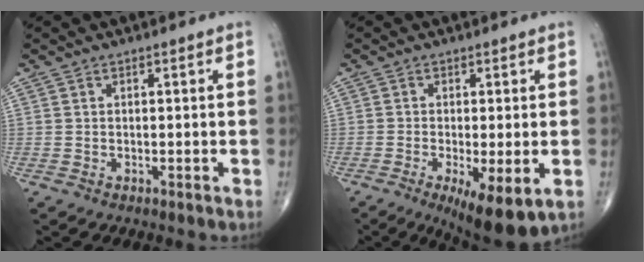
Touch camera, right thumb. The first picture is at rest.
{"total": 9.8, "force": [-3.4, 2.8, 8.7], "torque": [-0.136, -0.019, -0.049]}